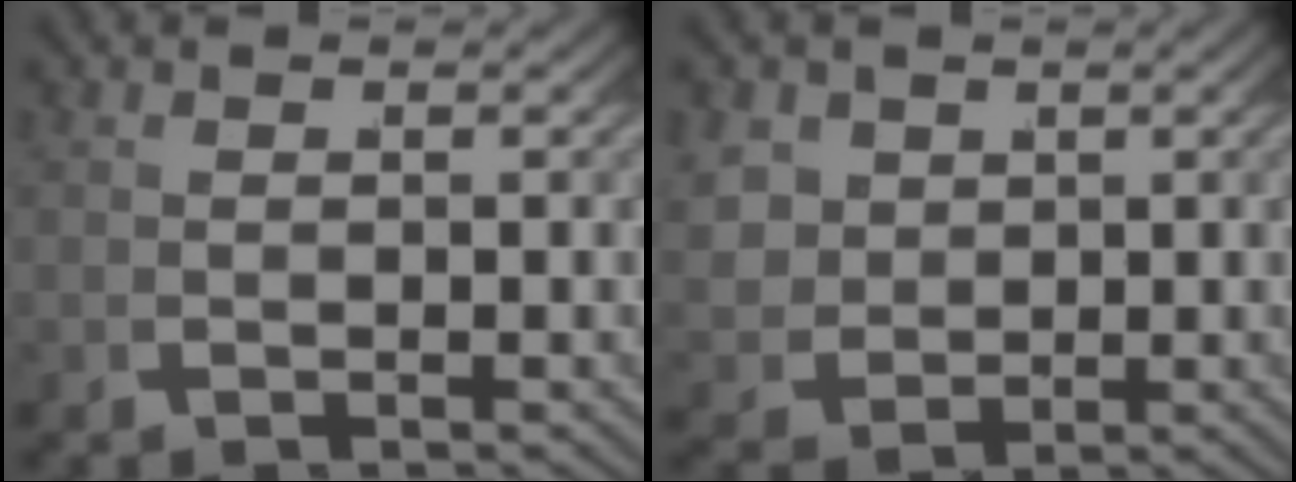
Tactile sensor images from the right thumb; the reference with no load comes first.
{"total": 5.5, "force": [0.8, 4.7, 2.9], "torque": [-0.082, -0.031, 0.029]}